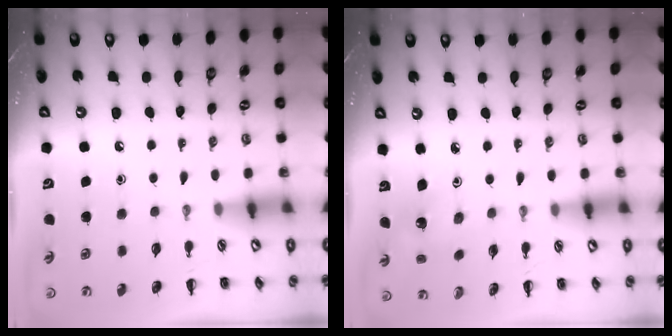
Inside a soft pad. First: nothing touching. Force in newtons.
{"total": 2.3, "press": 2.2, "slide": 0.7}